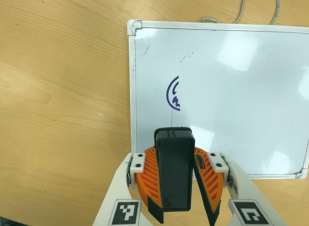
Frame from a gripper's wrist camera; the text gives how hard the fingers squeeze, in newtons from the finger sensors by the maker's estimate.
{"total": 9.1, "left": 9.2, "right": 8.9}